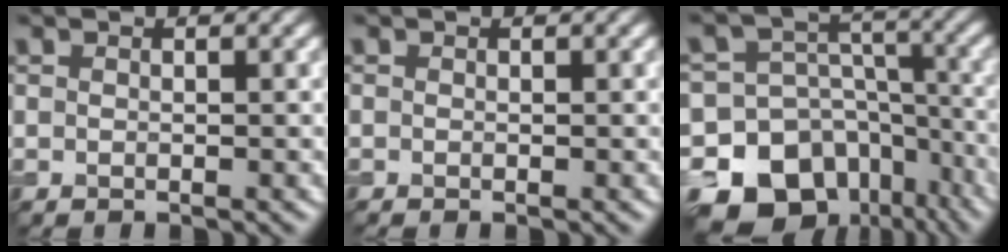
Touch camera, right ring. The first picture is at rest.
{"total": 0.0}
{"total": 17.6, "force": [-11.2, 12.7, 4.9], "torque": [-0.094, -0.043, -0.159]}